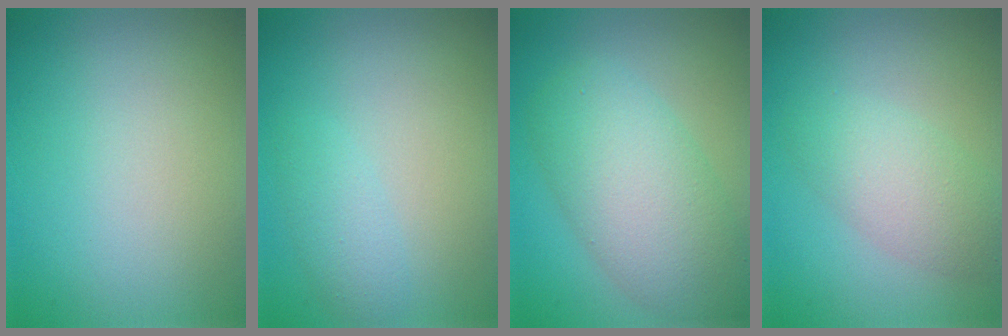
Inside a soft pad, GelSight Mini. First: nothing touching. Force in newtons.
{"total": 1.7, "press": 1.7, "slide": 0.1}
{"total": 7.2, "press": 7.2, "slide": 0.0}
{"total": 3.6, "press": 3.6, "slide": 0.0}